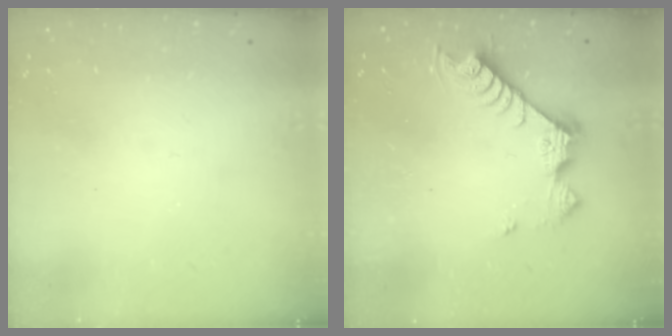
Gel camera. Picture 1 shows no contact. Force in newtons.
{"total": 9.3, "press": 9.3, "slide": 0.4}